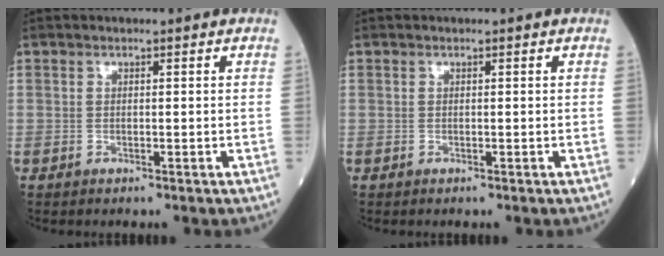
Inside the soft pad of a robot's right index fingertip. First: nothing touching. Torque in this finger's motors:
{"motor_torque": [0.00, 0.00, 0.00, 0.00]}